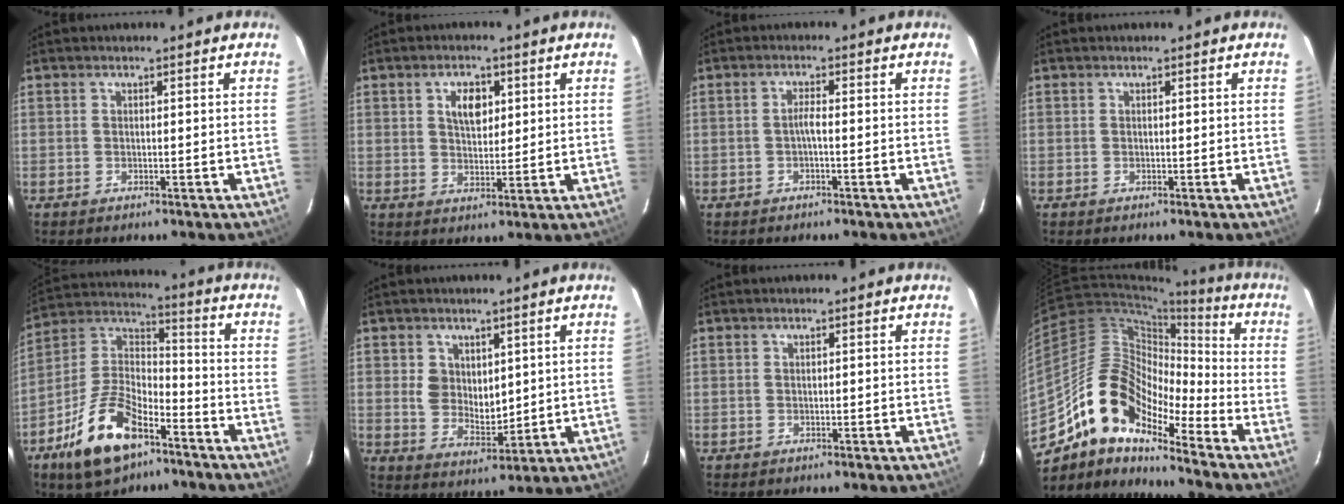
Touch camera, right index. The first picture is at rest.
{"total": 5.0, "force": [1.8, 3.0, 3.6], "torque": [-0.059, 0.009, 0.034]}
{"total": 1.6, "force": [-0.6, 0.0, 1.5], "torque": [-0.028, 0.005, -0.012]}
{"total": 0.0}
{"total": 16.9, "force": [-9.4, 8.3, 11.4], "torque": [-0.240, 0.010, -0.168]}
{"total": 6.6, "force": [2.3, 5.0, 3.7], "torque": [-0.061, 0.000, 0.051]}
{"total": 0.5, "force": [-0.1, 0.5, -0.1], "torque": [0.002, 0.002, 0.001]}
{"total": 14.7, "force": [-10.9, 5.7, 8.0], "torque": [-0.133, 0.013, -0.221]}